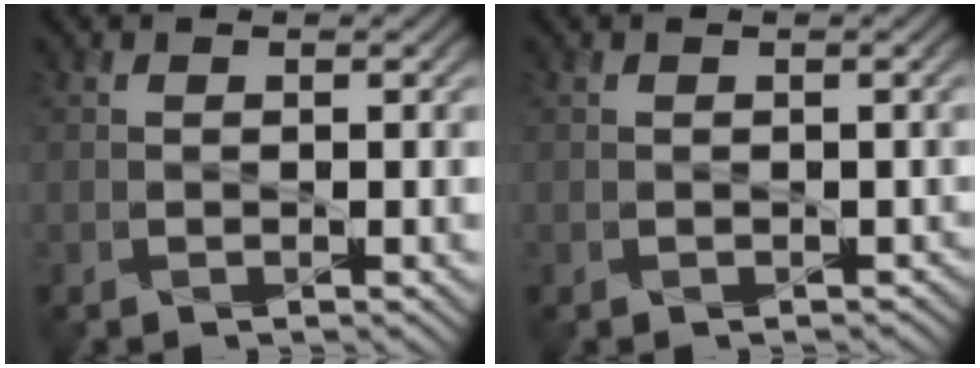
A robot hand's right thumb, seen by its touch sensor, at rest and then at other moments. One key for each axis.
{"total": 0.7, "fx": 0.0, "fy": 0.6, "fz": 0.3, "tx": -0.006, "ty": -0.005, "tz": 0.005}